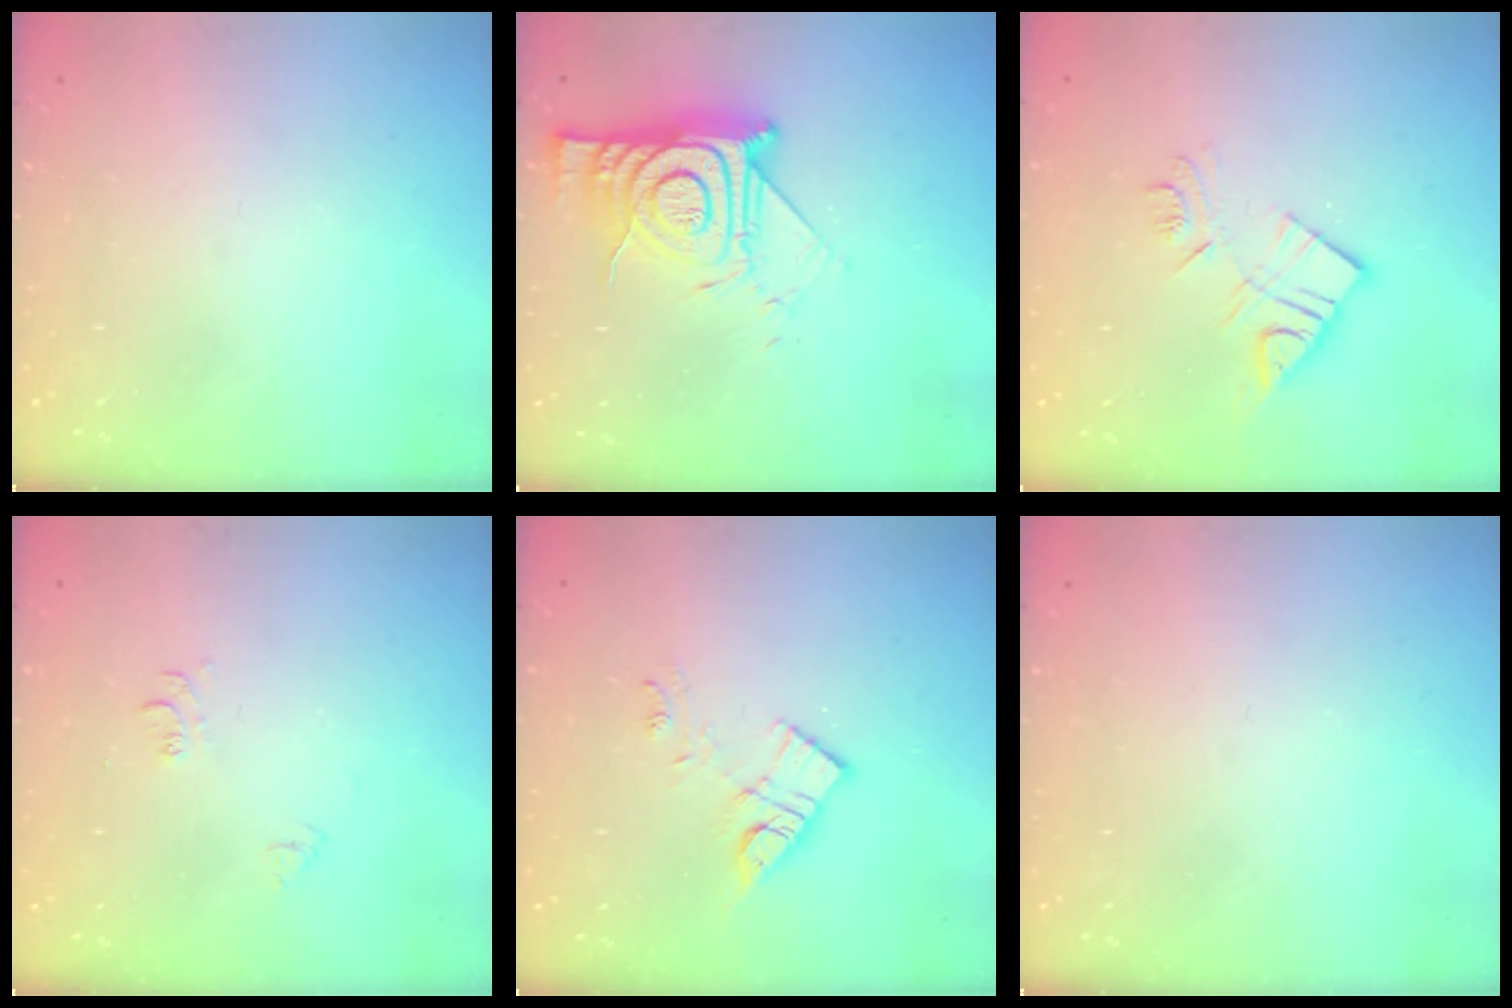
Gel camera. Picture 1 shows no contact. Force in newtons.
{"total": 16.7, "press": 16.7, "slide": 1.2}
{"total": 11.4, "press": 11.4, "slide": 0.9}
{"total": 3.9, "press": 3.9, "slide": 0.6}
{"total": 11.5, "press": 11.5, "slide": 0.6}
{"total": 0.0}